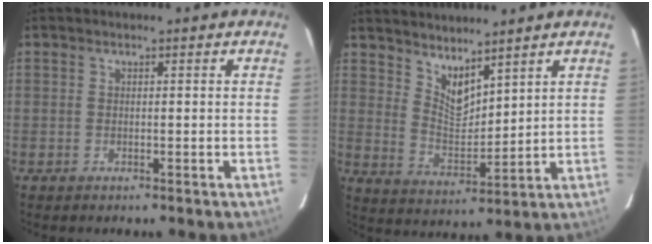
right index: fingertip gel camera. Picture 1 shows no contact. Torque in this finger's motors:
{"motor_torque": [-0.08, 0.19, -0.02, 0.00]}